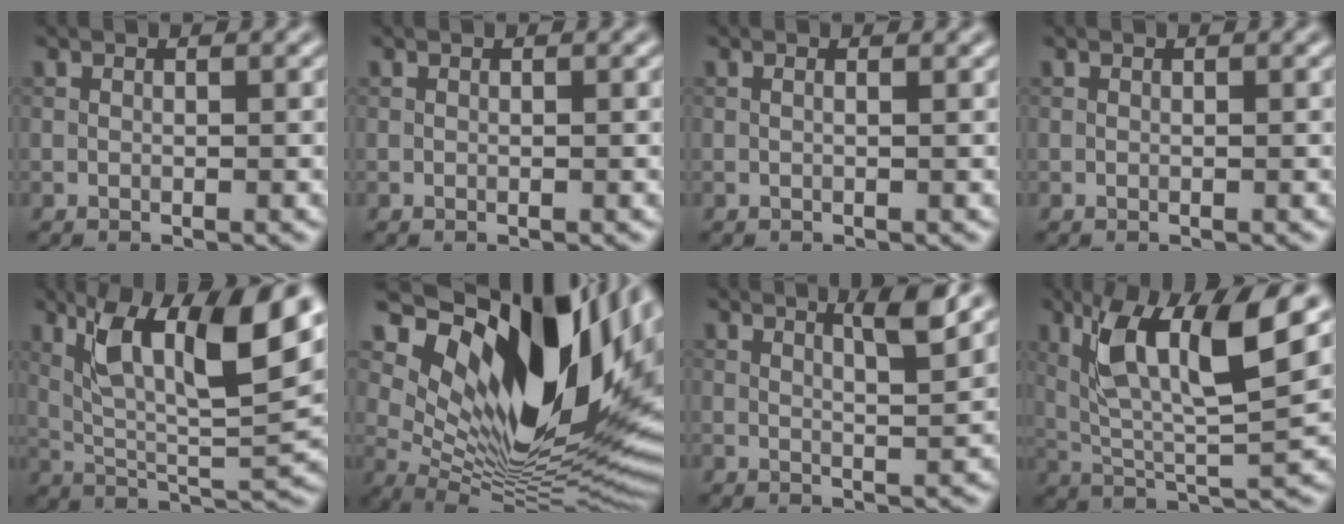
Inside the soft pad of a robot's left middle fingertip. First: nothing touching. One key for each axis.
{"total": 0.0}
{"total": 1.0, "fx": 0.5, "fy": 0.4, "fz": 0.8, "tx": -0.007, "ty": -0.005, "tz": -0.007}
{"total": 0.0}
{"total": 11.5, "fx": 5.1, "fy": 3.2, "fz": 9.8, "tx": -0.169, "ty": -0.002, "tz": 0.091}
{"total": 18.8, "fx": 6.4, "fy": 9.2, "fz": 15.1, "tx": -0.241, "ty": 0.003, "tz": 0.119}
{"total": 3.0, "fx": 1.8, "fy": 0.4, "fz": 2.4, "tx": -0.027, "ty": 0.001, "tz": 0.027}
{"total": 9.5, "fx": 3.9, "fy": 2.4, "fz": 8.4, "tx": -0.156, "ty": -0.005, "tz": 0.073}